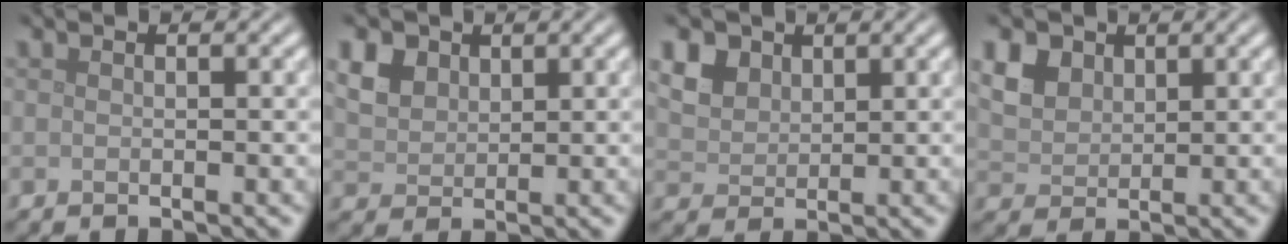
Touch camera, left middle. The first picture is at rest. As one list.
[{"total": 5.5, "force": [3.0, 3.8, 2.6], "torque": [-0.091, 0.009, 0.059]}, {"total": 5.6, "force": [3.1, 3.8, 2.5], "torque": [-0.088, 0.008, 0.062]}, {"total": 5.8, "force": [3.1, 4.0, 2.7], "torque": [-0.097, 0.010, 0.062]}]